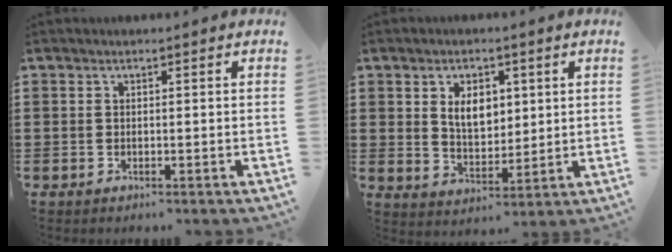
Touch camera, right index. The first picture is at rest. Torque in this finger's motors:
{"motor_torque": [0.40, 0.29, 0.41, 0.09]}